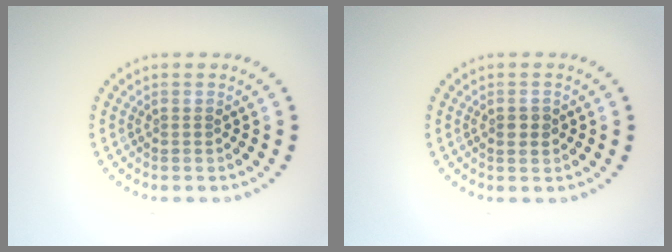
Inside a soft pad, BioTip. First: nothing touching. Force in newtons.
{"total": 1.4, "press": 1.4, "slide": 0.1}